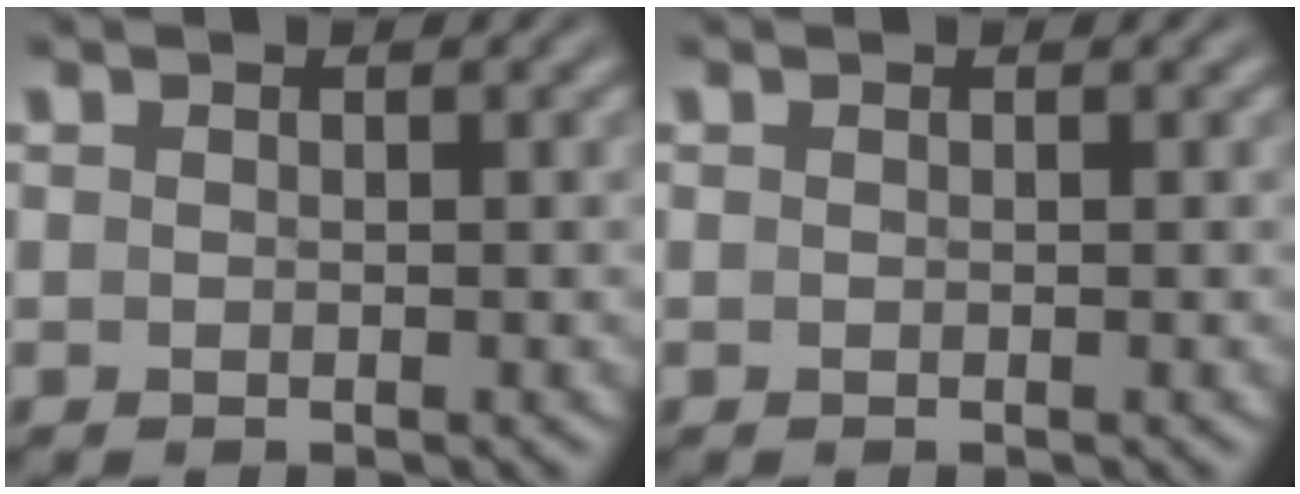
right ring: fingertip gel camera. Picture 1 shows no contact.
{"total": 0.0}